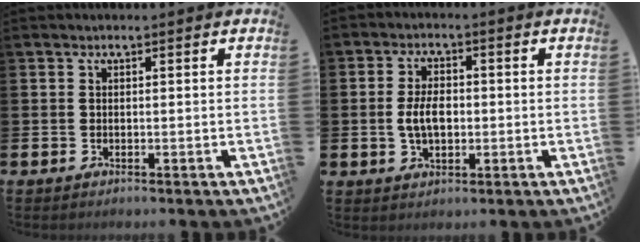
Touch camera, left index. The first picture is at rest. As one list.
[{"total": 4.5, "force": [-0.2, 2.7, 3.7], "torque": [-0.069, 0.003, -0.009]}]